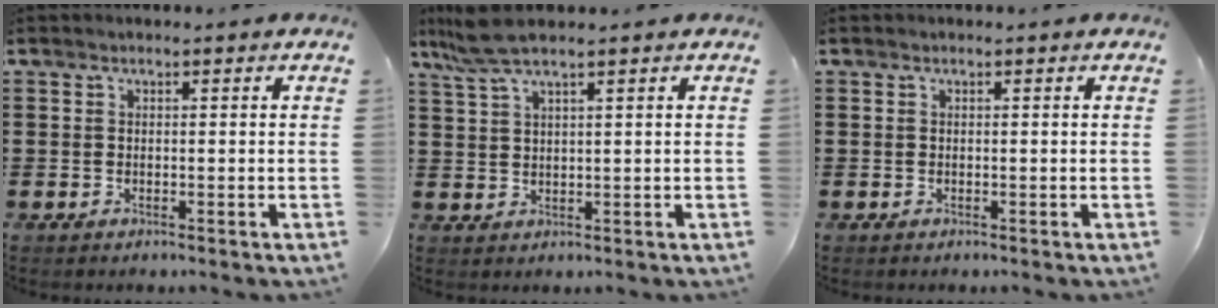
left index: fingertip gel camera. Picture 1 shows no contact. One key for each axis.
{"total": 4.7, "fx": 3.3, "fy": 0.3, "fz": 3.3, "tx": -0.079, "ty": -0.001, "tz": 0.059}
{"total": 0.0}